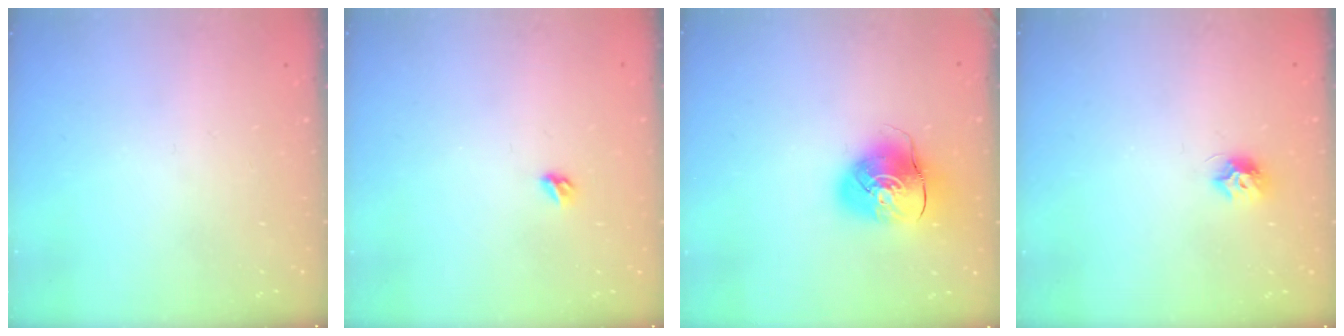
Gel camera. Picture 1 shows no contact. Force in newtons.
{"total": 3.4, "press": 3.3, "slide": 0.8}
{"total": 9.7, "press": 9.6, "slide": 1.4}
{"total": 7.1, "press": 7.1, "slide": 0.5}